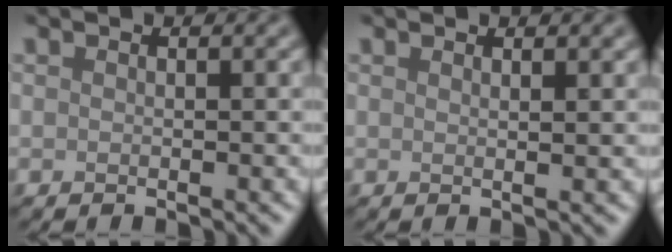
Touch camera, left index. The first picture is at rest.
{"total": 1.8, "force": [1.0, 0.6, 1.4], "torque": [-0.012, 0.002, 0.004]}